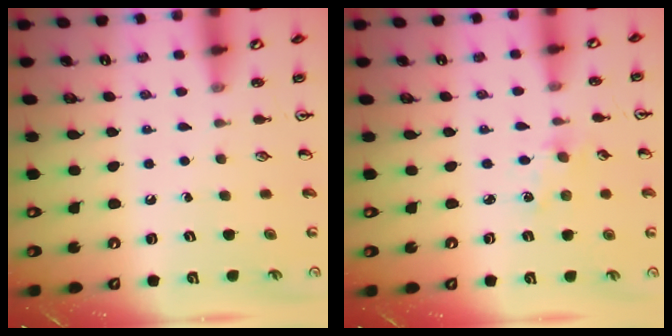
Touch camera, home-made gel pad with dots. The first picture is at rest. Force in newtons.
{"total": 2.3, "press": 2.3, "slide": 0.4}